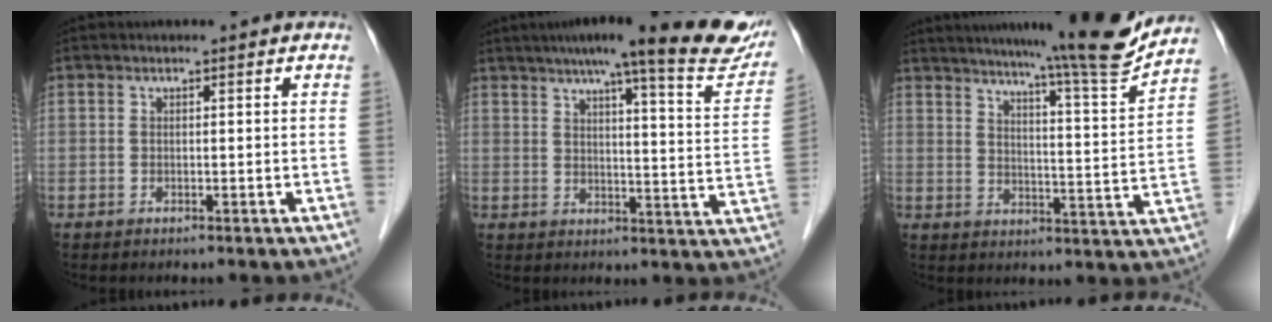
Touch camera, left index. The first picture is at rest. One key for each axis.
{"total": 22.2, "fx": 18.0, "fy": 1.7, "fz": 12.9, "tx": -0.169, "ty": -0.016, "tz": 0.214}
{"total": 15.7, "fx": 14.0, "fy": -1.6, "fz": 6.9, "tx": -0.106, "ty": -0.039, "tz": 0.185}